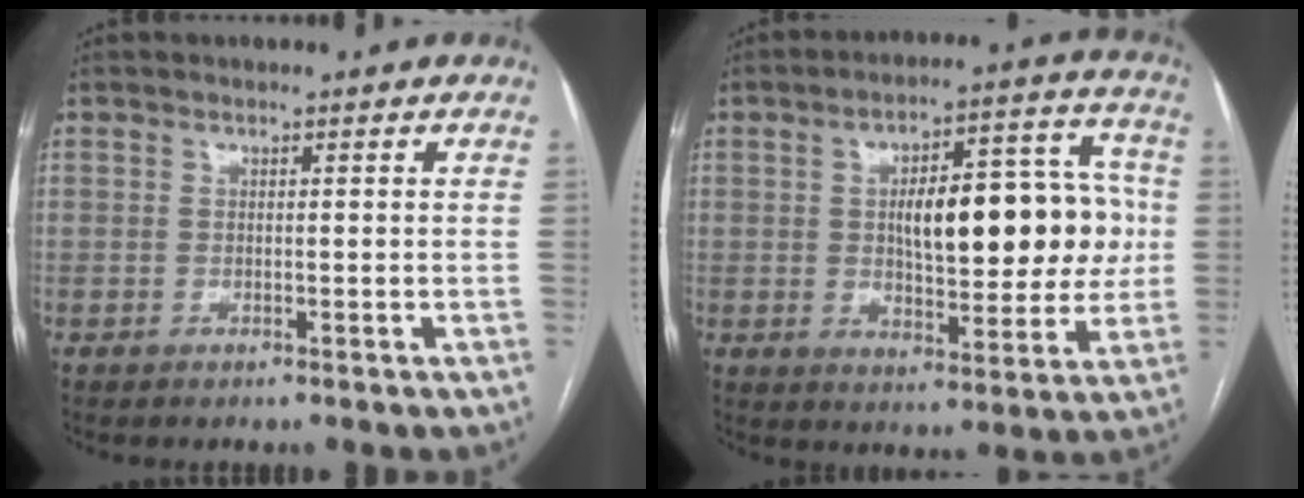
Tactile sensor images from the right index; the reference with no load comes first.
{"total": 16.7, "force": [1.2, 6.3, 15.4], "torque": [-0.218, 0.039, 0.027]}